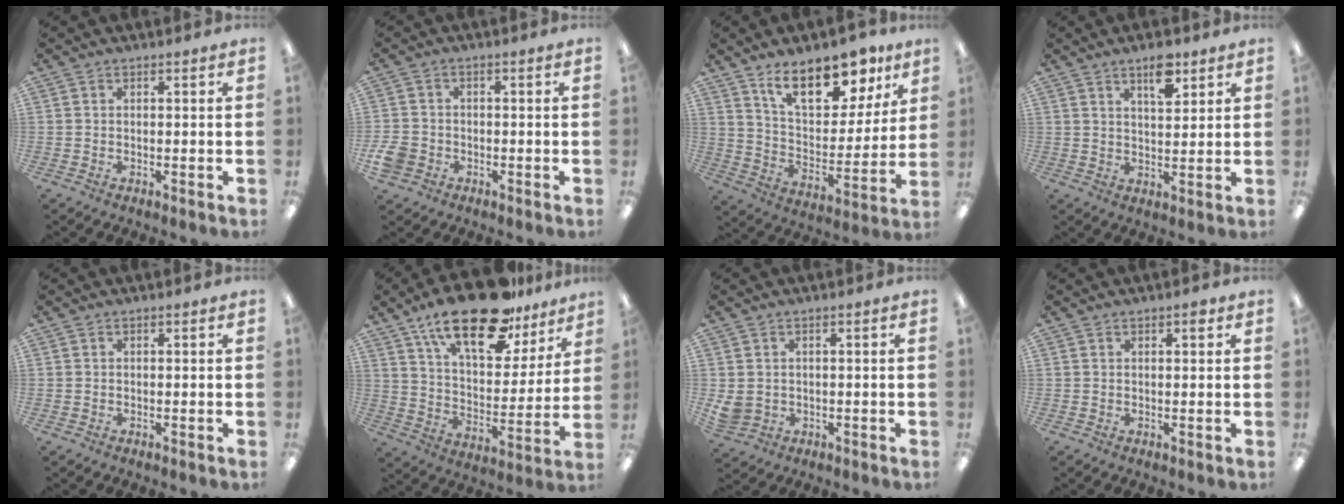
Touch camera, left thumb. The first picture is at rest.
{"total": 4.3, "force": [-1.9, 3.5, 1.6], "torque": [-0.037, 0.008, -0.036]}
{"total": 18.9, "force": [13.1, 8.6, 10.6], "torque": [-0.161, -0.072, 0.224]}
{"total": 7.5, "force": [4.9, 3.1, 4.7], "torque": [-0.065, -0.023, 0.081]}
{"total": 0.0}
{"total": 22.7, "force": [15.8, 8.9, 13.6], "torque": [-0.221, -0.094, 0.270]}
{"total": 3.1, "force": [0.5, 2.9, 1.1], "torque": [-0.023, 0.002, 0.012]}
{"total": 1.6, "force": [1.0, 0.6, 1.1], "torque": [-0.006, -0.005, 0.013]}